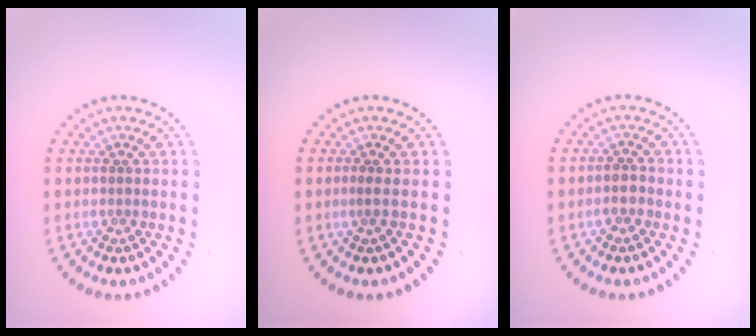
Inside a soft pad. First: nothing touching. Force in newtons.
{"total": 0.7, "press": 0.3, "slide": 0.6}
{"total": 1.3, "press": 1.1, "slide": 0.6}